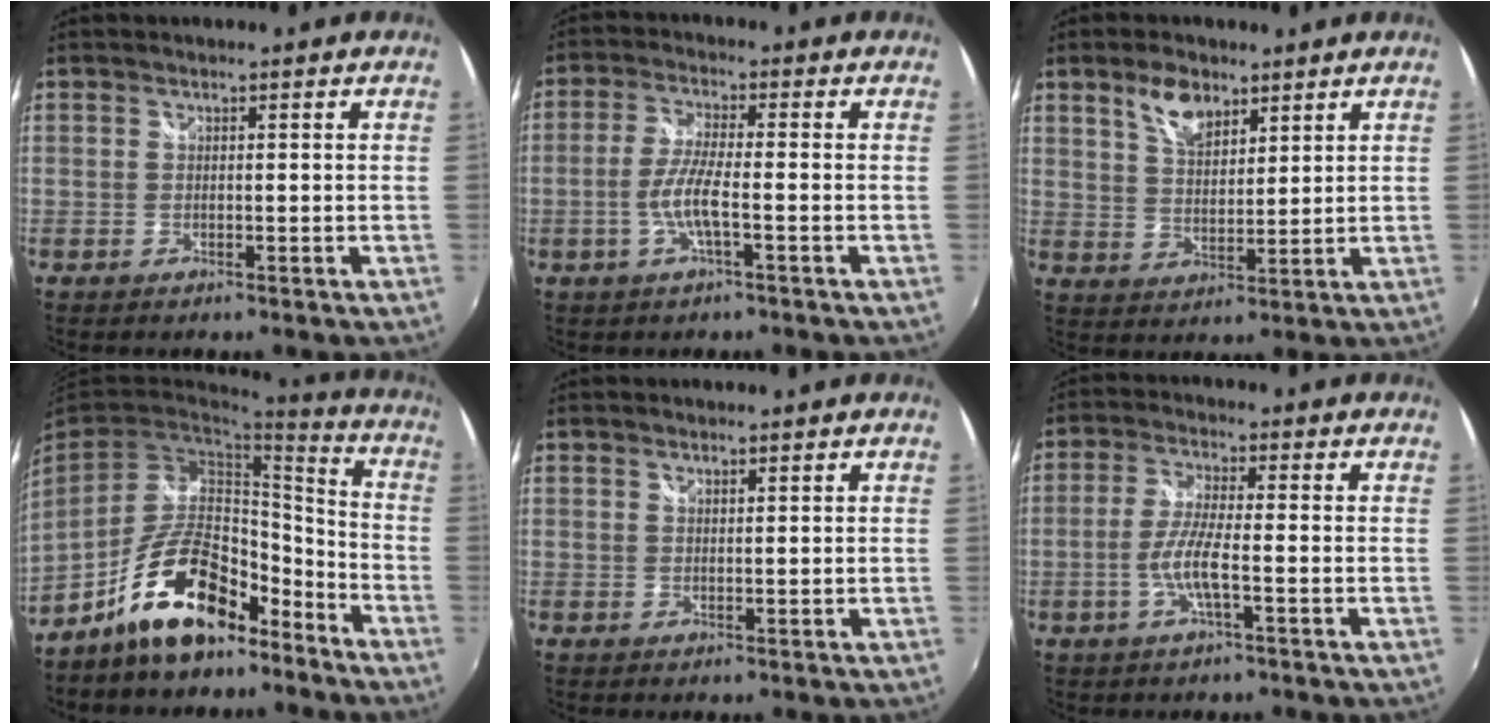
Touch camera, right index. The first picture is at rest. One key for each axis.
{"total": 5.8, "fx": -2.0, "fy": 0.4, "fz": 5.4, "tx": -0.115, "ty": -0.001, "tz": -0.039}
{"total": 6.9, "fx": 4.4, "fy": 3.4, "fz": 4.1, "tx": -0.071, "ty": 0.008, "tz": 0.081}
{"total": 16.9, "fx": -11.6, "fy": 7.2, "fz": 9.9, "tx": -0.188, "ty": 0.032, "tz": -0.185}
{"total": 0.8, "fx": 0.7, "fy": 0.1, "fz": 0.4, "tx": -0.006, "ty": 0.001, "tz": 0.012}
{"total": 5.7, "fx": -2.0, "fy": 0.4, "fz": 5.3, "tx": -0.113, "ty": -0.001, "tz": -0.040}